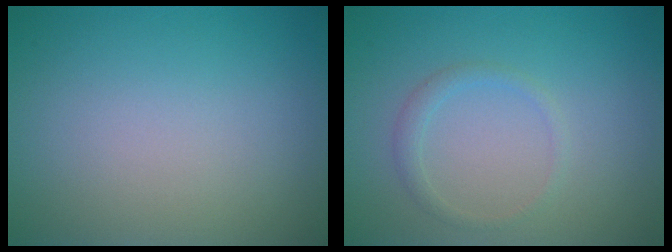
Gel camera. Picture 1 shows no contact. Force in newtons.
{"total": 1.2, "press": 1.1, "slide": 0.1}